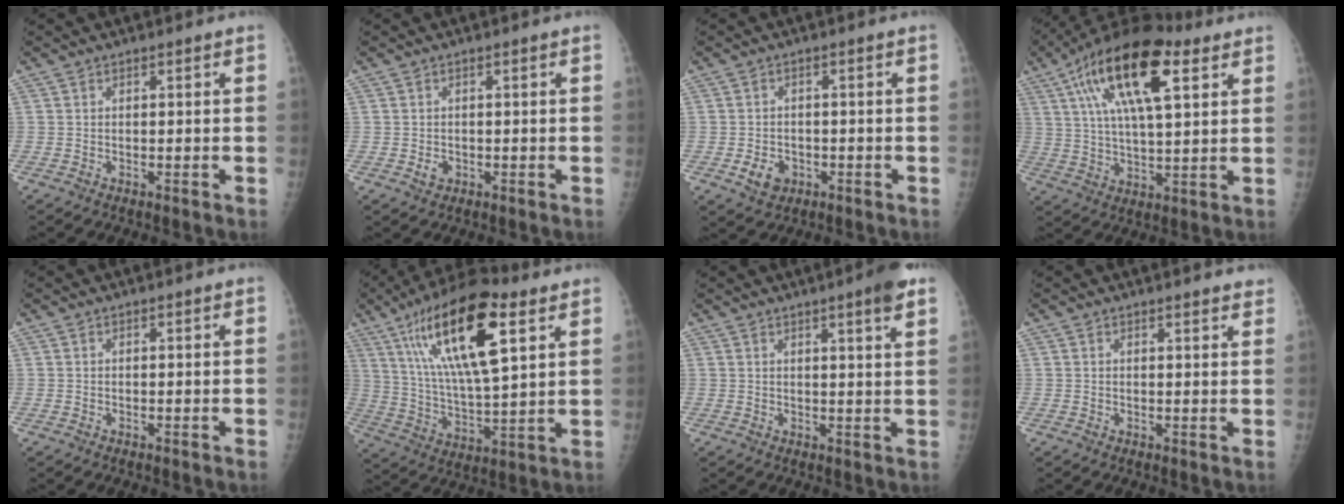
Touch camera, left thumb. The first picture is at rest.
{"total": 1.5, "force": [-0.3, 1.2, 0.8], "torque": [-0.007, 0.001, 0.000]}
{"total": 4.1, "force": [-1.4, 3.2, 2.1], "torque": [-0.024, 0.003, -0.015]}
{"total": 19.7, "force": [8.8, 7.5, 16.0], "torque": [-0.276, -0.004, 0.149]}
{"total": 0.0}
{"total": 21.3, "force": [9.7, 6.7, 17.8], "torque": [-0.306, -0.024, 0.169]}
{"total": 5.5, "force": [3.6, 0.2, 4.2], "torque": [-0.053, -0.013, 0.045]}
{"total": 2.8, "force": [2.7, 0.4, 0.7], "torque": [-0.002, -0.013, 0.022]}